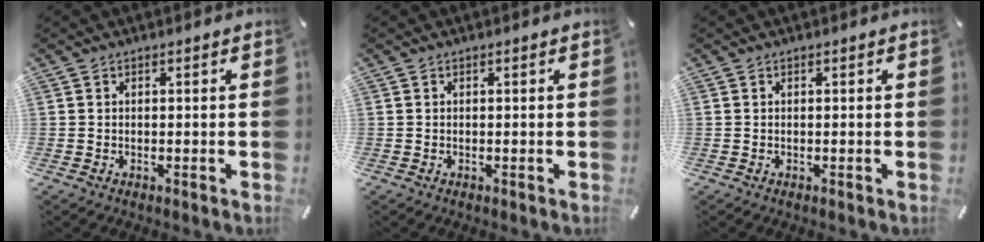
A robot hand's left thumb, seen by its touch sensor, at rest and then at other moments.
{"total": 0.0}
{"total": 0.0}